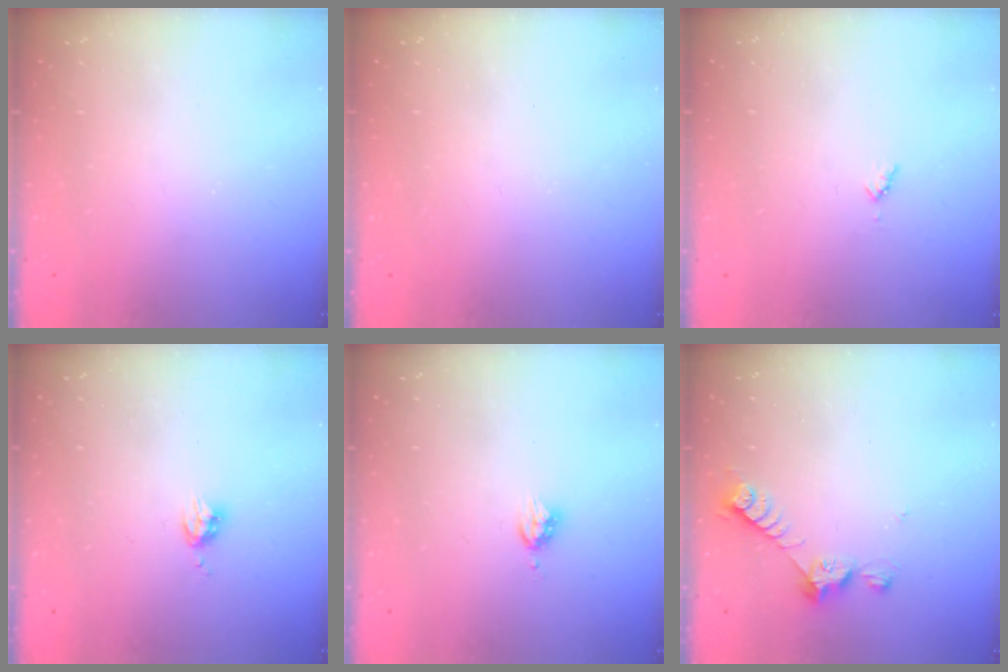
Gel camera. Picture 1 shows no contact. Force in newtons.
{"total": 0.0}
{"total": 3.4, "press": 3.3, "slide": 0.4}
{"total": 4.0, "press": 3.9, "slide": 0.6}
{"total": 4.2, "press": 4.2, "slide": 0.6}
{"total": 6.5, "press": 6.5, "slide": 0.7}